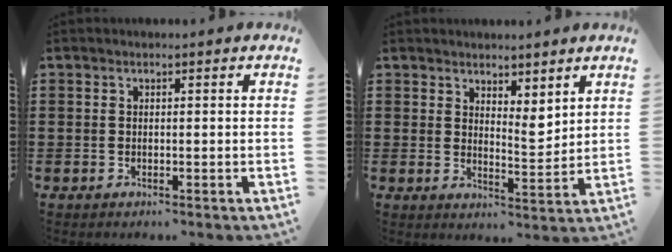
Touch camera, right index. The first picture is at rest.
{"total": 2.2, "force": [1.9, 0.9, 0.6], "torque": [-0.009, 0.004, 0.035]}